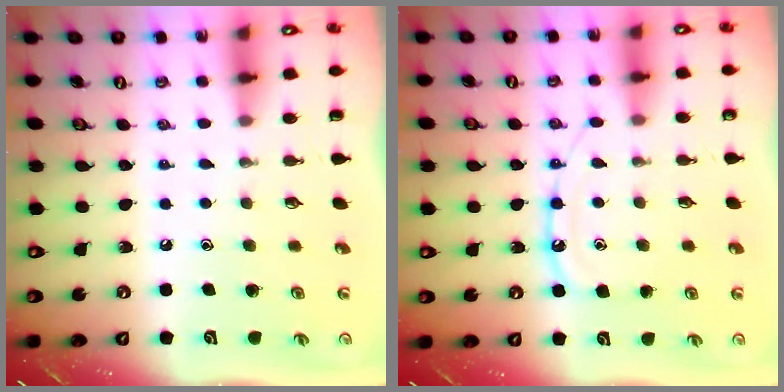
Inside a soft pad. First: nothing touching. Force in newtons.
{"total": 10.4, "press": 10.4, "slide": 0.9}